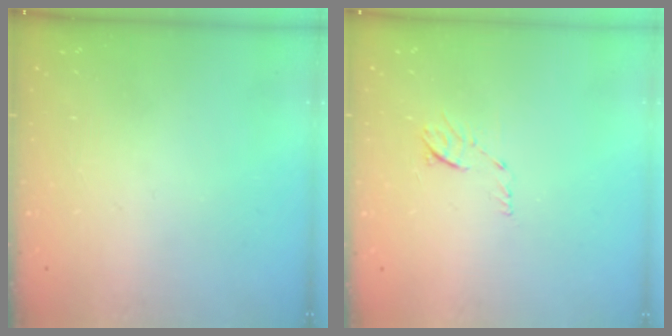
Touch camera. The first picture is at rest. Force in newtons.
{"total": 5.7, "press": 5.6, "slide": 0.8}